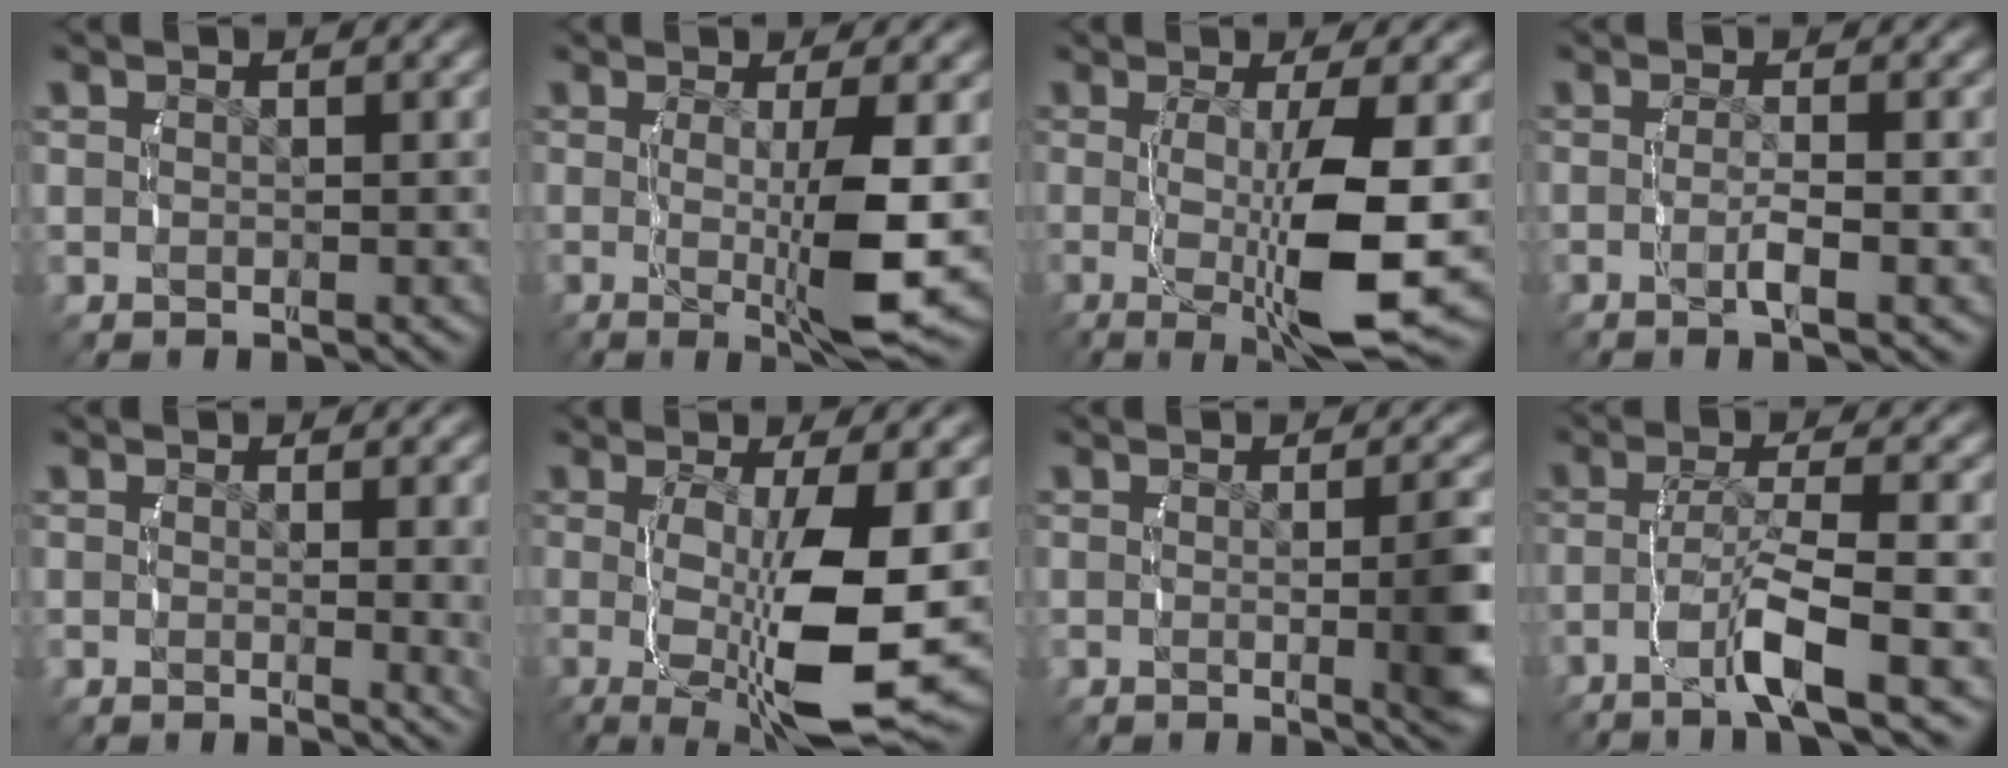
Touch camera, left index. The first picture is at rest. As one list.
[{"total": 6.6, "force": [-0.8, 0.7, 6.5], "torque": [-0.111, -0.018, -0.004]}, {"total": 8.9, "force": [-0.7, 1.9, 8.7], "torque": [-0.148, -0.016, 0.002]}, {"total": 2.1, "force": [-0.9, 0.1, 1.9], "torque": [-0.044, -0.006, -0.017]}, {"total": 3.0, "force": [0.4, 0.4, 2.9], "torque": [-0.029, 0.001, 0.001]}, {"total": 10.5, "force": [-0.9, 3.4, 9.9], "torque": [-0.170, -0.024, 0.005]}, {"total": 4.0, "force": [-0.6, 0.5, 3.9], "torque": [-0.048, -0.003, -0.013]}, {"total": 4.8, "force": [-2.6, 0.0, 4.1], "torque": [-0.079, -0.004, -0.037]}]